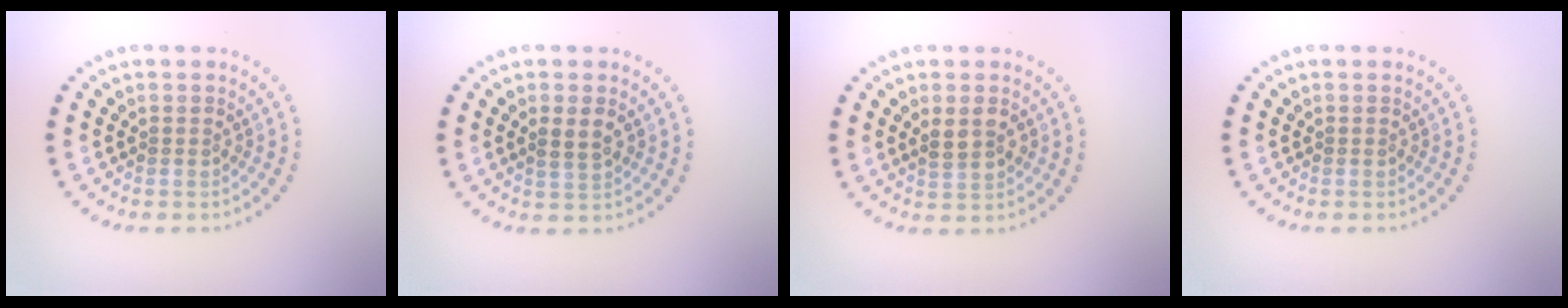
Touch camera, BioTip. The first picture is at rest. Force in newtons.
{"total": 1.8, "press": 1.8, "slide": 0.4}
{"total": 2.1, "press": 2.1, "slide": 0.5}
{"total": 0.0}